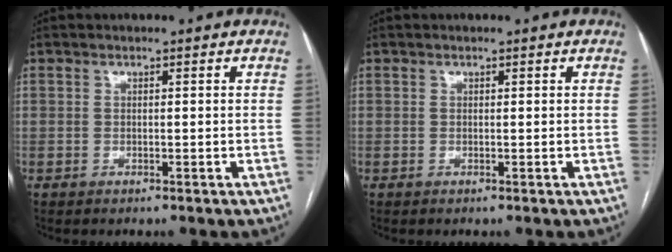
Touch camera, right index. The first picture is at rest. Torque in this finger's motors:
{"motor_torque": [0.00, 0.10, 0.08, 0.01]}